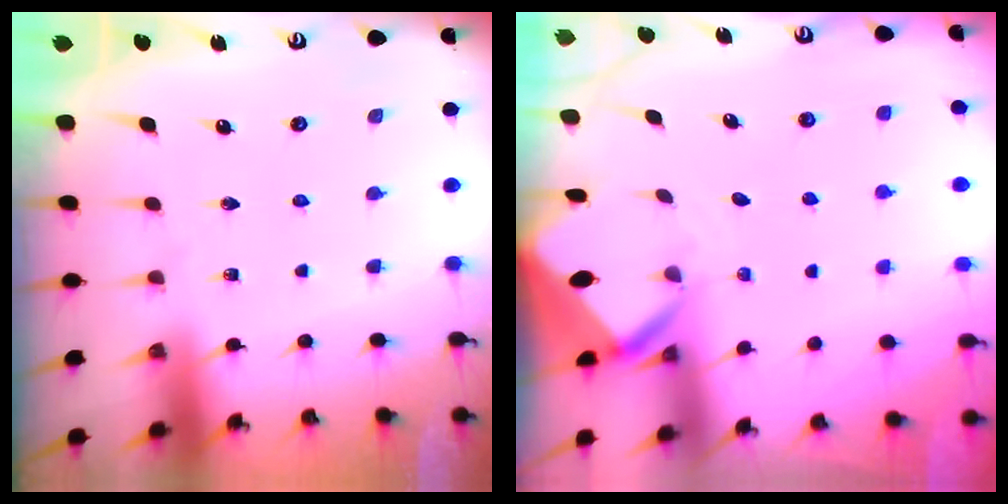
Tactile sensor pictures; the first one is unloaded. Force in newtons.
{"total": 3.2, "press": 3.2, "slide": 0.2}